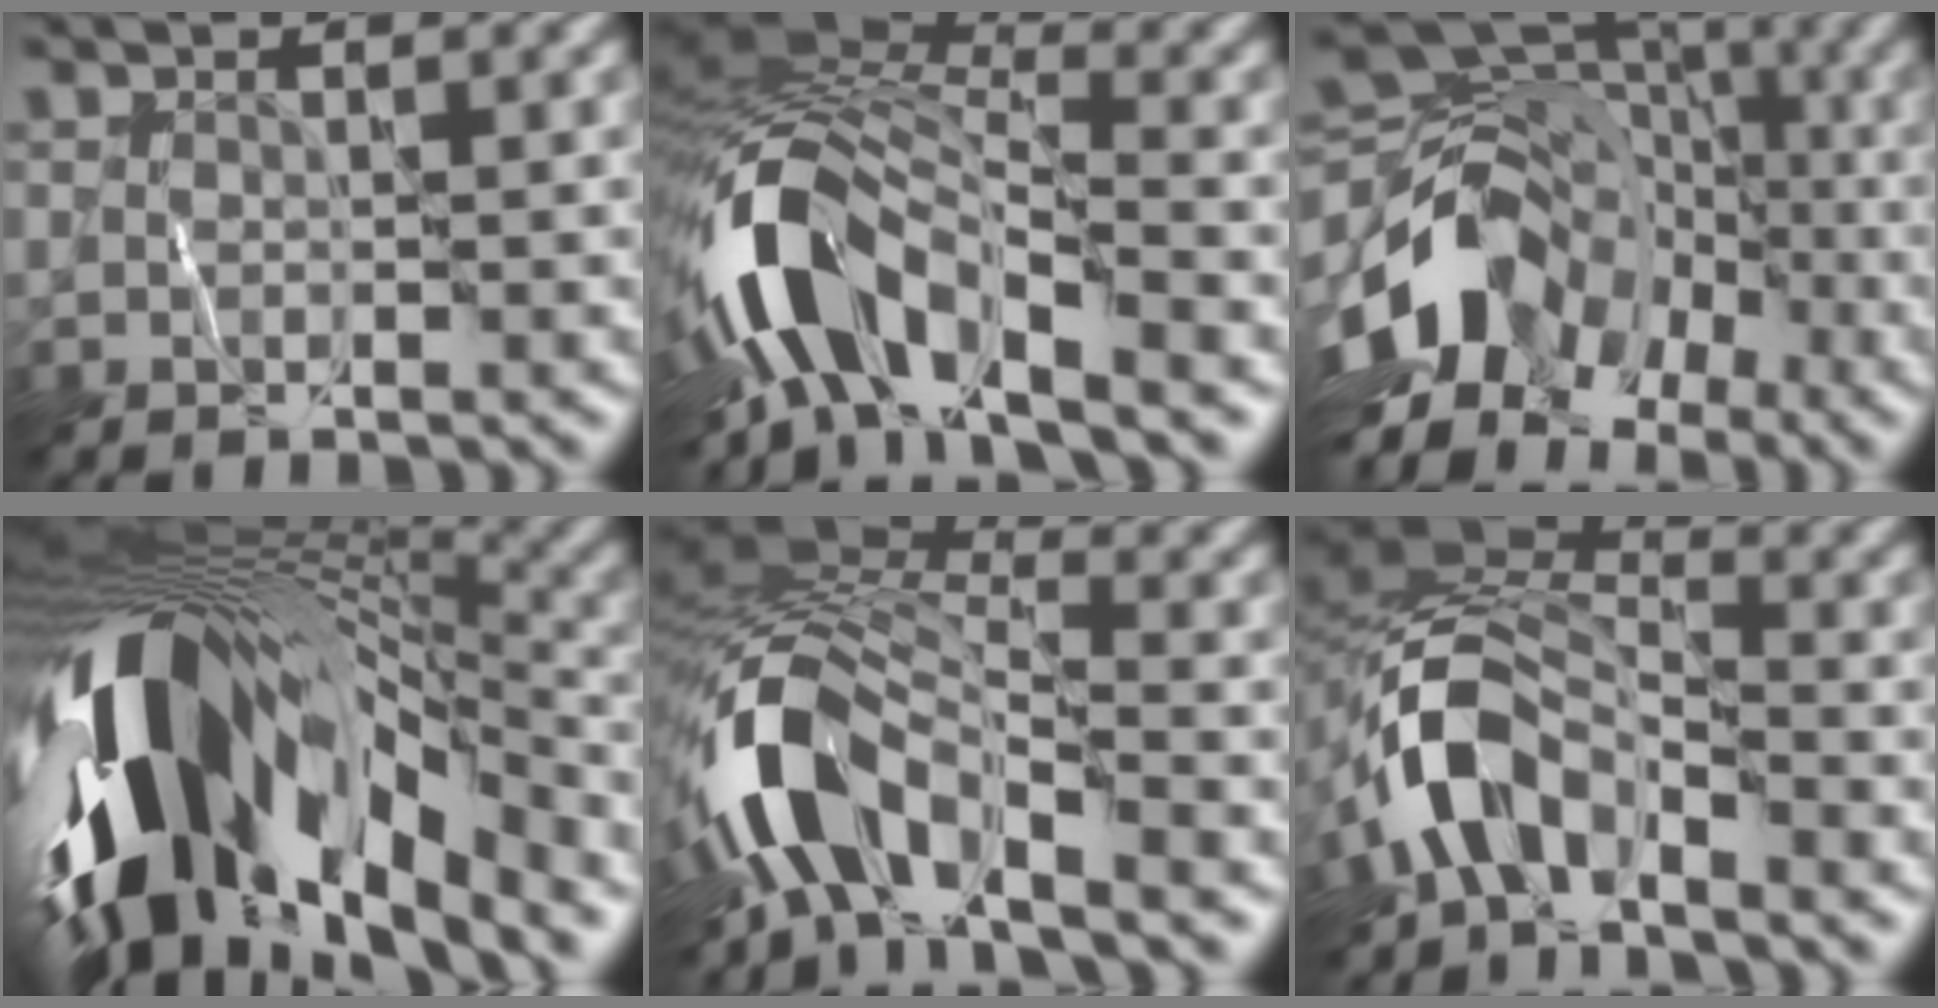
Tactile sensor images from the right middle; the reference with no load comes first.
{"total": 10.6, "force": [-5.6, 4.3, 7.9], "torque": [-0.141, 0.009, -0.110]}
{"total": 11.6, "force": [-5.0, 8.0, 6.8], "torque": [-0.124, 0.002, -0.098]}
{"total": 15.2, "force": [-5.3, 7.3, 12.2], "torque": [-0.225, 0.002, -0.098]}
{"total": 9.3, "force": [-5.5, 3.6, 6.6], "torque": [-0.118, 0.012, -0.118]}
{"total": 6.5, "force": [-3.7, 3.4, 4.1], "torque": [-0.063, 0.005, -0.085]}